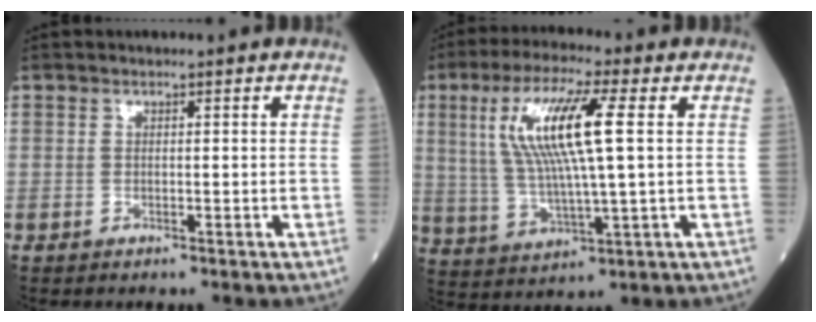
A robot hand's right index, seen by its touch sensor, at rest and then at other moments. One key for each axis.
{"total": 13.0, "fx": 3.1, "fy": 1.1, "fz": 12.5, "tx": -0.260, "ty": 0.009, "tz": 0.058}